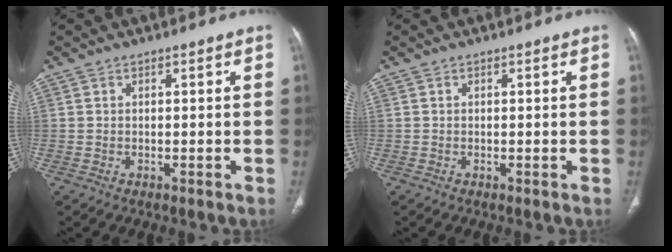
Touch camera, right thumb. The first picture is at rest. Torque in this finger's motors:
{"motor_torque": [0.02, 0.02, 0.01, -0.02, 0.01]}